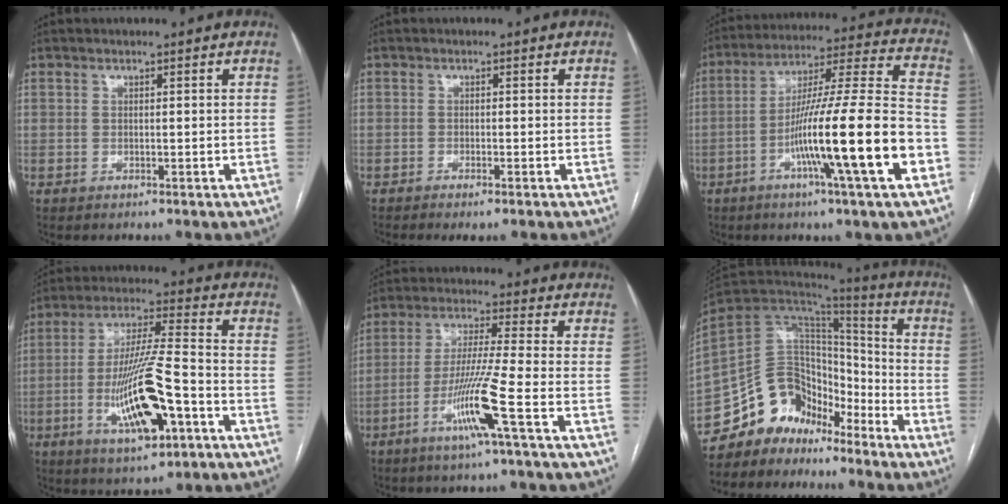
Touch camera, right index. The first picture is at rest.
{"total": 2.1, "force": [-1.6, 0.3, 1.4], "torque": [-0.019, -0.004, -0.022]}
{"total": 20.6, "force": [-7.0, -0.4, 19.4], "torque": [-0.306, -0.009, -0.121]}
{"total": 15.1, "force": [-5.2, 2.4, 14.0], "torque": [-0.269, -0.008, -0.085]}
{"total": 10.1, "force": [-4.4, -1.7, 8.9], "torque": [-0.173, -0.015, -0.089]}
{"total": 12.8, "force": [-10.4, 7.1, 2.5], "torque": [-0.040, 0.080, -0.186]}